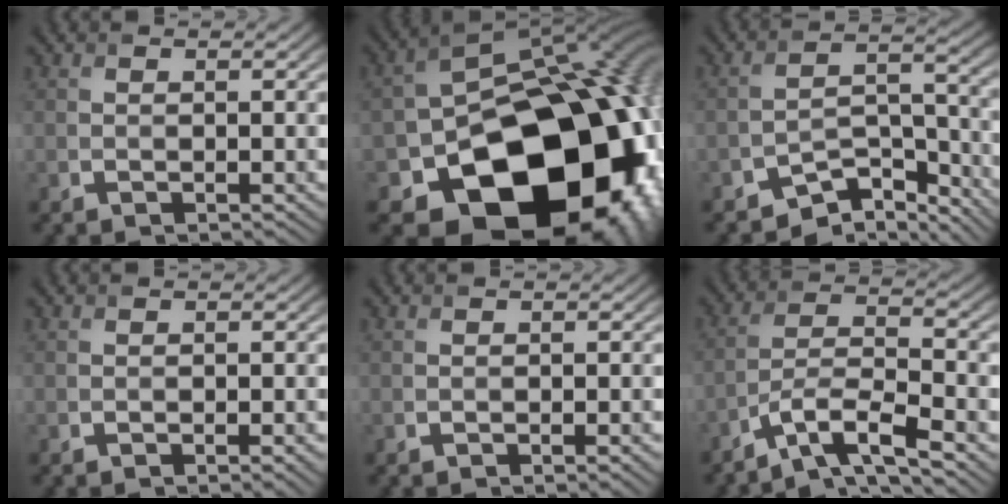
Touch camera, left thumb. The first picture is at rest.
{"total": 22.1, "force": [-8.8, 15.4, 13.1], "torque": [-0.215, -0.063, -0.108]}
{"total": 7.9, "force": [-6.8, 2.7, 3.0], "torque": [-0.038, 0.001, -0.117]}
{"total": 1.6, "force": [-0.9, 0.4, 1.3], "torque": [-0.017, 0.004, -0.013]}
{"total": 1.5, "force": [-0.8, 0.4, 1.3], "torque": [-0.016, 0.004, -0.012]}
{"total": 7.7, "force": [-5.8, 1.6, 4.8], "torque": [-0.088, 0.005, -0.112]}